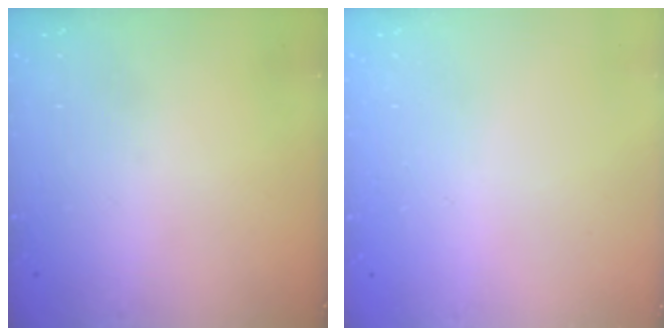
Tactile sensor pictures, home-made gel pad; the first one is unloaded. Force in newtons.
{"total": 2.6, "press": 2.6, "slide": 0.2}